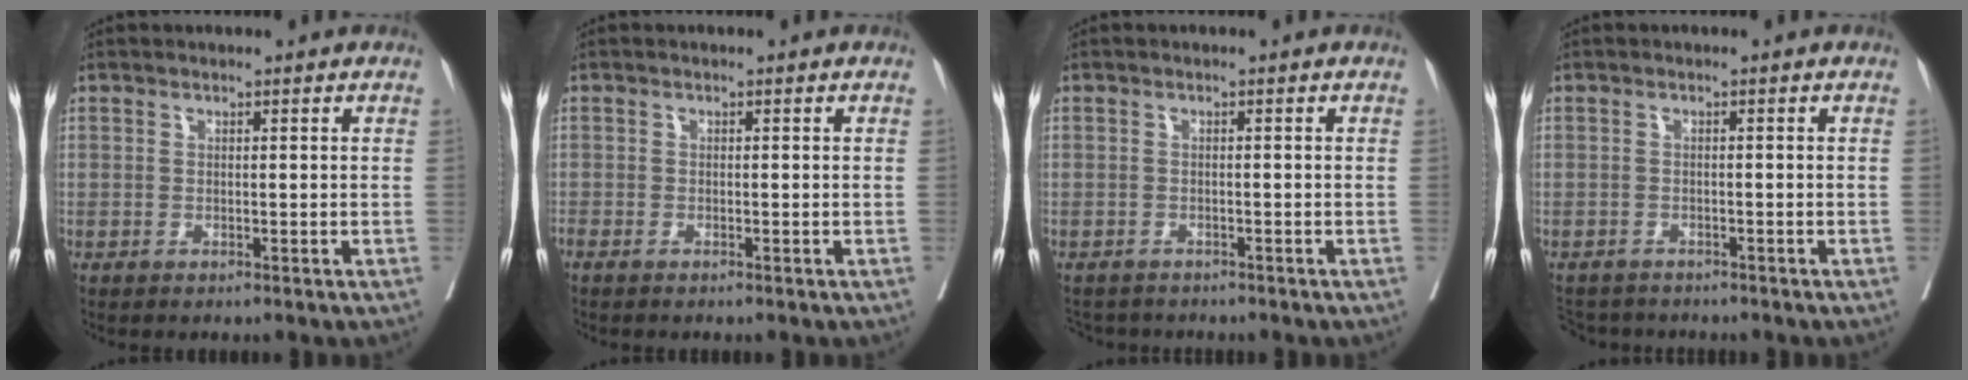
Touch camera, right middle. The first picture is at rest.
{"total": 0.9, "force": [-0.8, 0.3, 0.3], "torque": [-0.012, -0.004, -0.016]}
{"total": 4.0, "force": [-3.8, 1.4, 0.3], "torque": [0.000, -0.005, -0.057]}
{"total": 5.2, "force": [-4.8, 1.8, 0.6], "torque": [-0.004, -0.008, -0.074]}